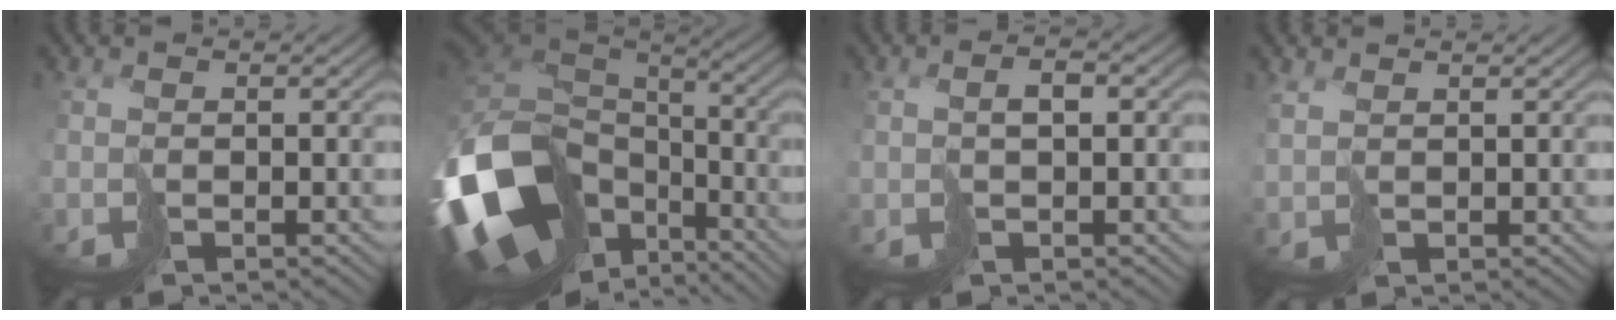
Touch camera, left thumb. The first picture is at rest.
{"total": 19.7, "force": [-7.4, 14.0, 11.7], "torque": [-0.329, -0.040, -0.104]}
{"total": 1.9, "force": [0.4, 0.7, 1.8], "torque": [-0.036, 0.006, 0.009]}
{"total": 1.9, "force": [1.8, 0.4, -0.2], "torque": [-0.004, 0.003, 0.045]}